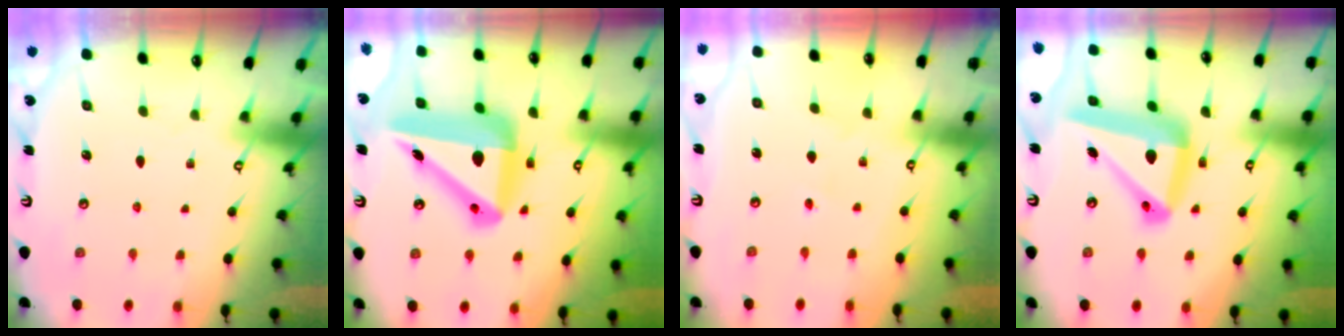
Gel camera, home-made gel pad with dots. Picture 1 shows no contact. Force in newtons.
{"total": 19.0, "press": 18.7, "slide": 3.8}
{"total": 1.7, "press": 1.6, "slide": 0.5}
{"total": 19.1, "press": 19.0, "slide": 2.2}